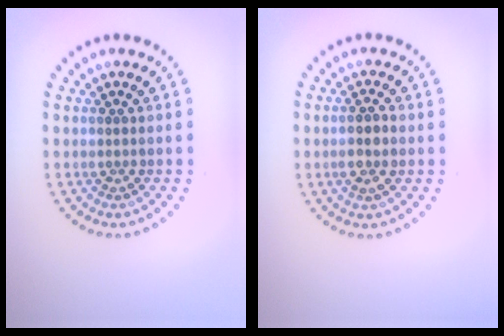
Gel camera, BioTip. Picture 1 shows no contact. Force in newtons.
{"total": 1.9, "press": 1.9, "slide": 0.5}